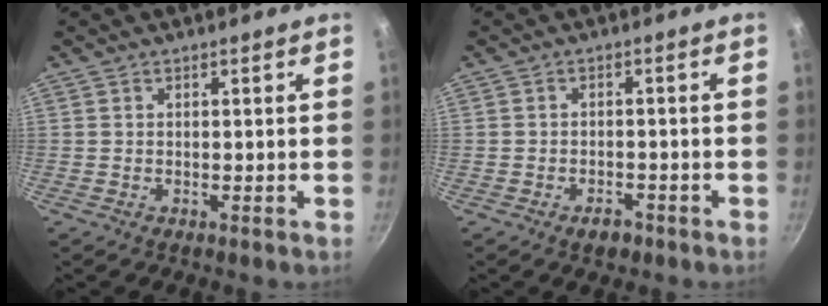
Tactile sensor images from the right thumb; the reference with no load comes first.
{"total": 3.0, "force": [-2.0, 1.7, 1.5], "torque": [-0.015, 0.019, -0.023]}